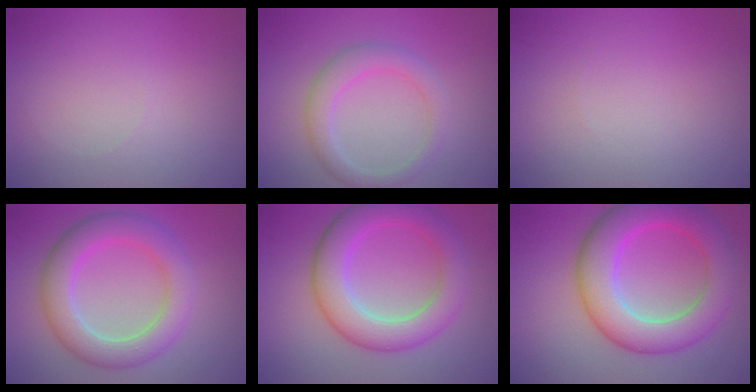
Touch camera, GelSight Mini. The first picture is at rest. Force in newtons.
{"total": 2.9, "press": 2.9, "slide": 0.1}
{"total": 0.0}
{"total": 5.6, "press": 5.6, "slide": 0.2}
{"total": 6.2, "press": 6.2, "slide": 0.3}
{"total": 7.9, "press": 7.9, "slide": 0.3}